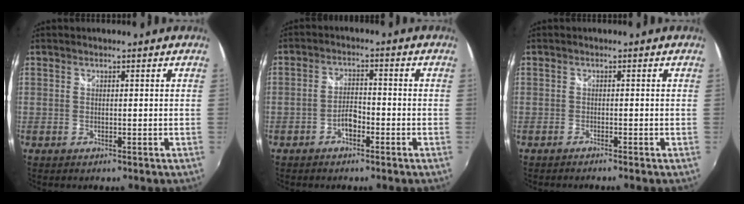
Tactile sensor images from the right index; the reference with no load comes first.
{"total": 3.5, "force": [-2.1, 1.6, 2.2], "torque": [-0.047, 0.007, -0.037]}
{"total": 0.8, "force": [-0.8, 0.0, 0.2], "torque": [-0.009, -0.004, -0.018]}